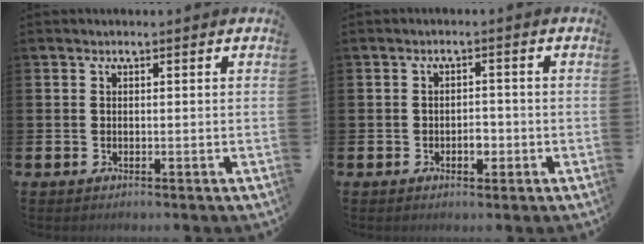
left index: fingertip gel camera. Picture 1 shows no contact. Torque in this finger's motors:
{"motor_torque": [0.08, 0.07, 0.01, 0.03]}